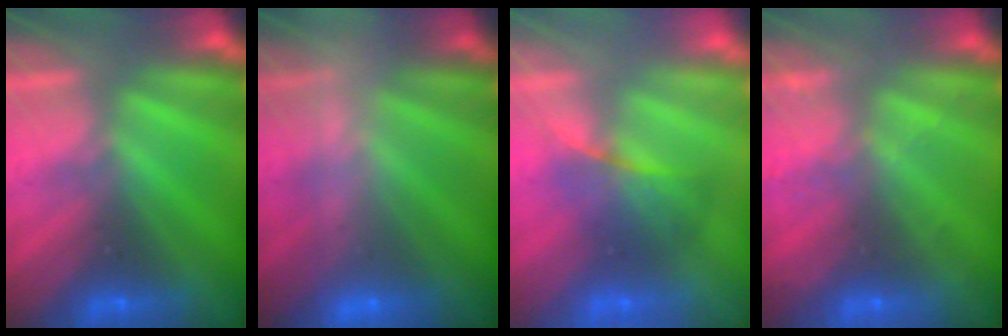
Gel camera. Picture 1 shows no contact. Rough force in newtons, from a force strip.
{"total": 2.5}
{"total": 2.1}
{"total": 2.1}